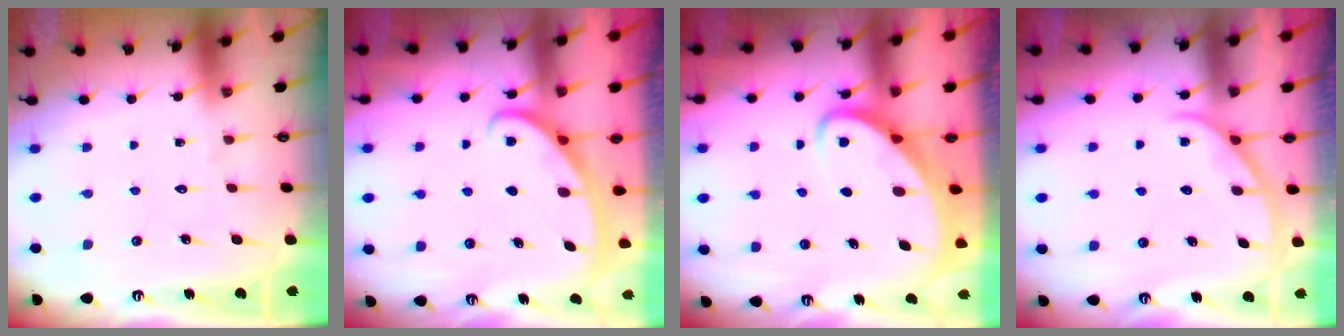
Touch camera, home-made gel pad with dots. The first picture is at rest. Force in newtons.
{"total": 2.9, "press": 2.9, "slide": 0.3}
{"total": 3.6, "press": 3.5, "slide": 0.4}
{"total": 1.6, "press": 1.6, "slide": 0.3}